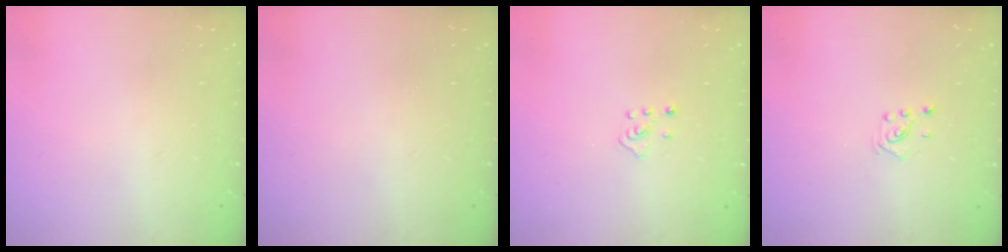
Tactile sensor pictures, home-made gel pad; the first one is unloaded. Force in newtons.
{"total": 0.0}
{"total": 4.2, "press": 4.1, "slide": 0.7}
{"total": 2.2, "press": 2.2, "slide": 0.6}